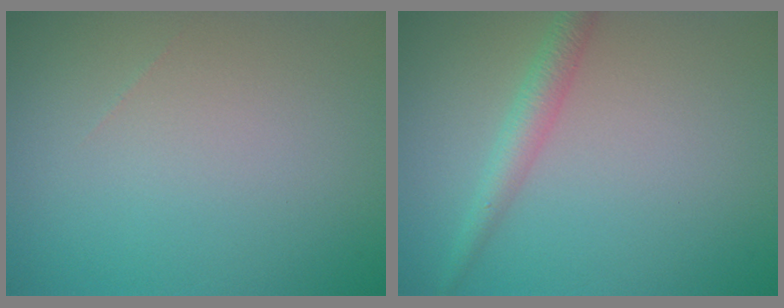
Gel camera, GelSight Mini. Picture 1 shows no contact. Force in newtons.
{"total": 2.2, "press": 2.2, "slide": 0.2}